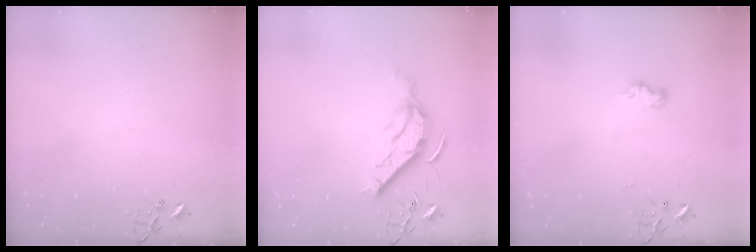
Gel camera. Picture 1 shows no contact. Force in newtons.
{"total": 11.7, "press": 11.6, "slide": 1.3}
{"total": 6.4, "press": 6.4, "slide": 0.3}